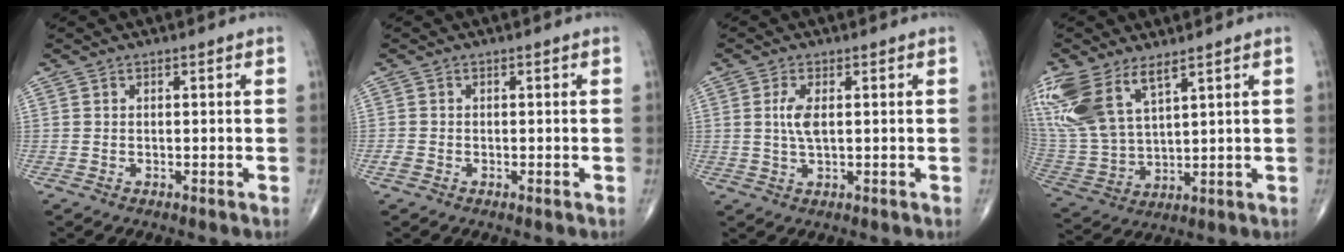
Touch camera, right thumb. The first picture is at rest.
{"total": 1.2, "force": [-0.6, 0.7, 0.8], "torque": [-0.018, -0.001, -0.013]}
{"total": 4.0, "force": [0.7, 1.6, 3.7], "torque": [-0.084, -0.001, 0.016]}
{"total": 16.0, "force": [9.1, 7.3, 11.0], "torque": [-0.250, -0.027, 0.196]}